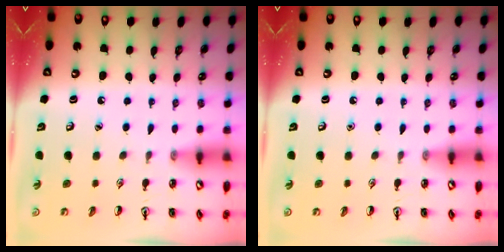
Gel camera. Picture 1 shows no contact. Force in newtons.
{"total": 0.0}